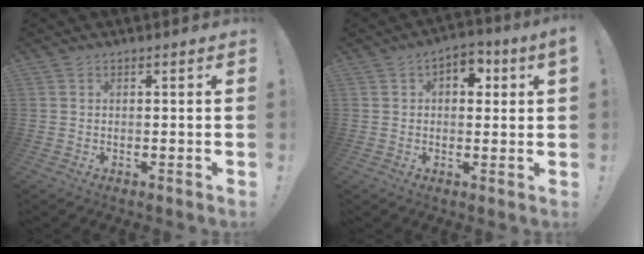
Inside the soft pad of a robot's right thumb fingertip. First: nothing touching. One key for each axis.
{"total": 5.5, "fx": 1.5, "fy": 3.6, "fz": 3.9, "tx": -0.050, "ty": 0.000, "tz": 0.022}